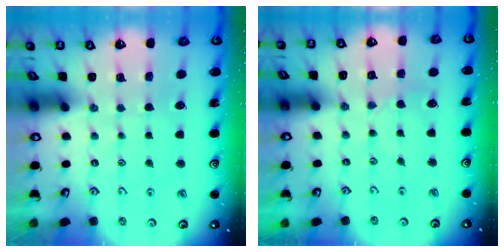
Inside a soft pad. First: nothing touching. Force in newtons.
{"total": 2.3, "press": 2.3, "slide": 0.4}